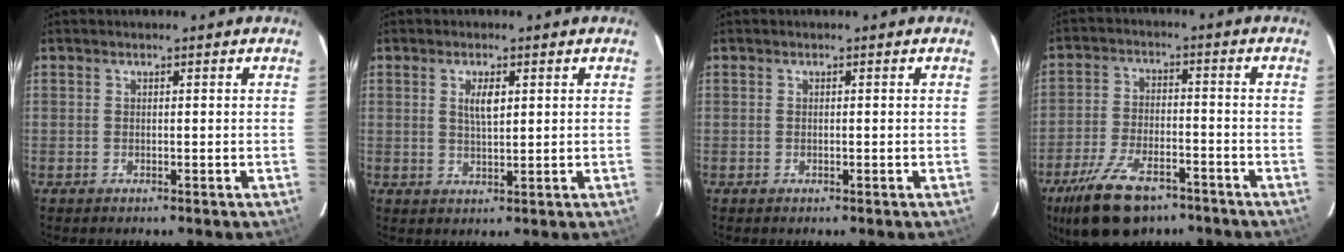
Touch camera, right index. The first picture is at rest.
{"total": 3.4, "force": [1.1, 1.3, 3.0], "torque": [-0.055, 0.000, 0.020]}
{"total": 0.0}
{"total": 14.7, "force": [-10.0, 6.8, 8.2], "torque": [-0.186, -0.016, -0.172]}